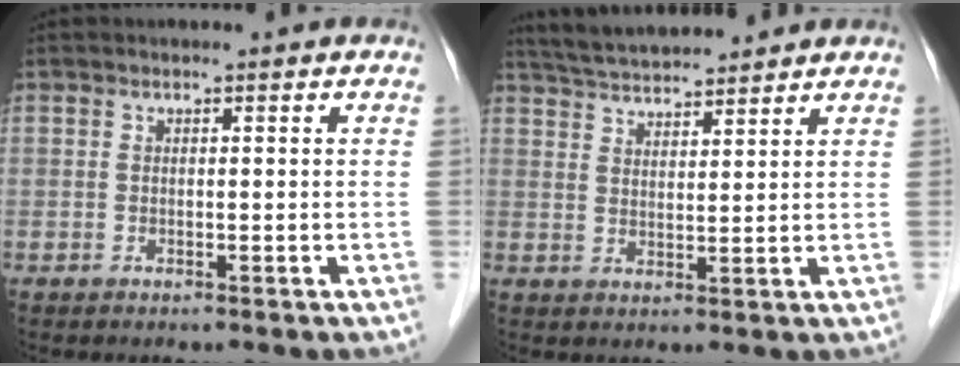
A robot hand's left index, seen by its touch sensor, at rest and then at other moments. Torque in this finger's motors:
{"motor_torque": [0.51, -0.45, 0.11, 0.02]}